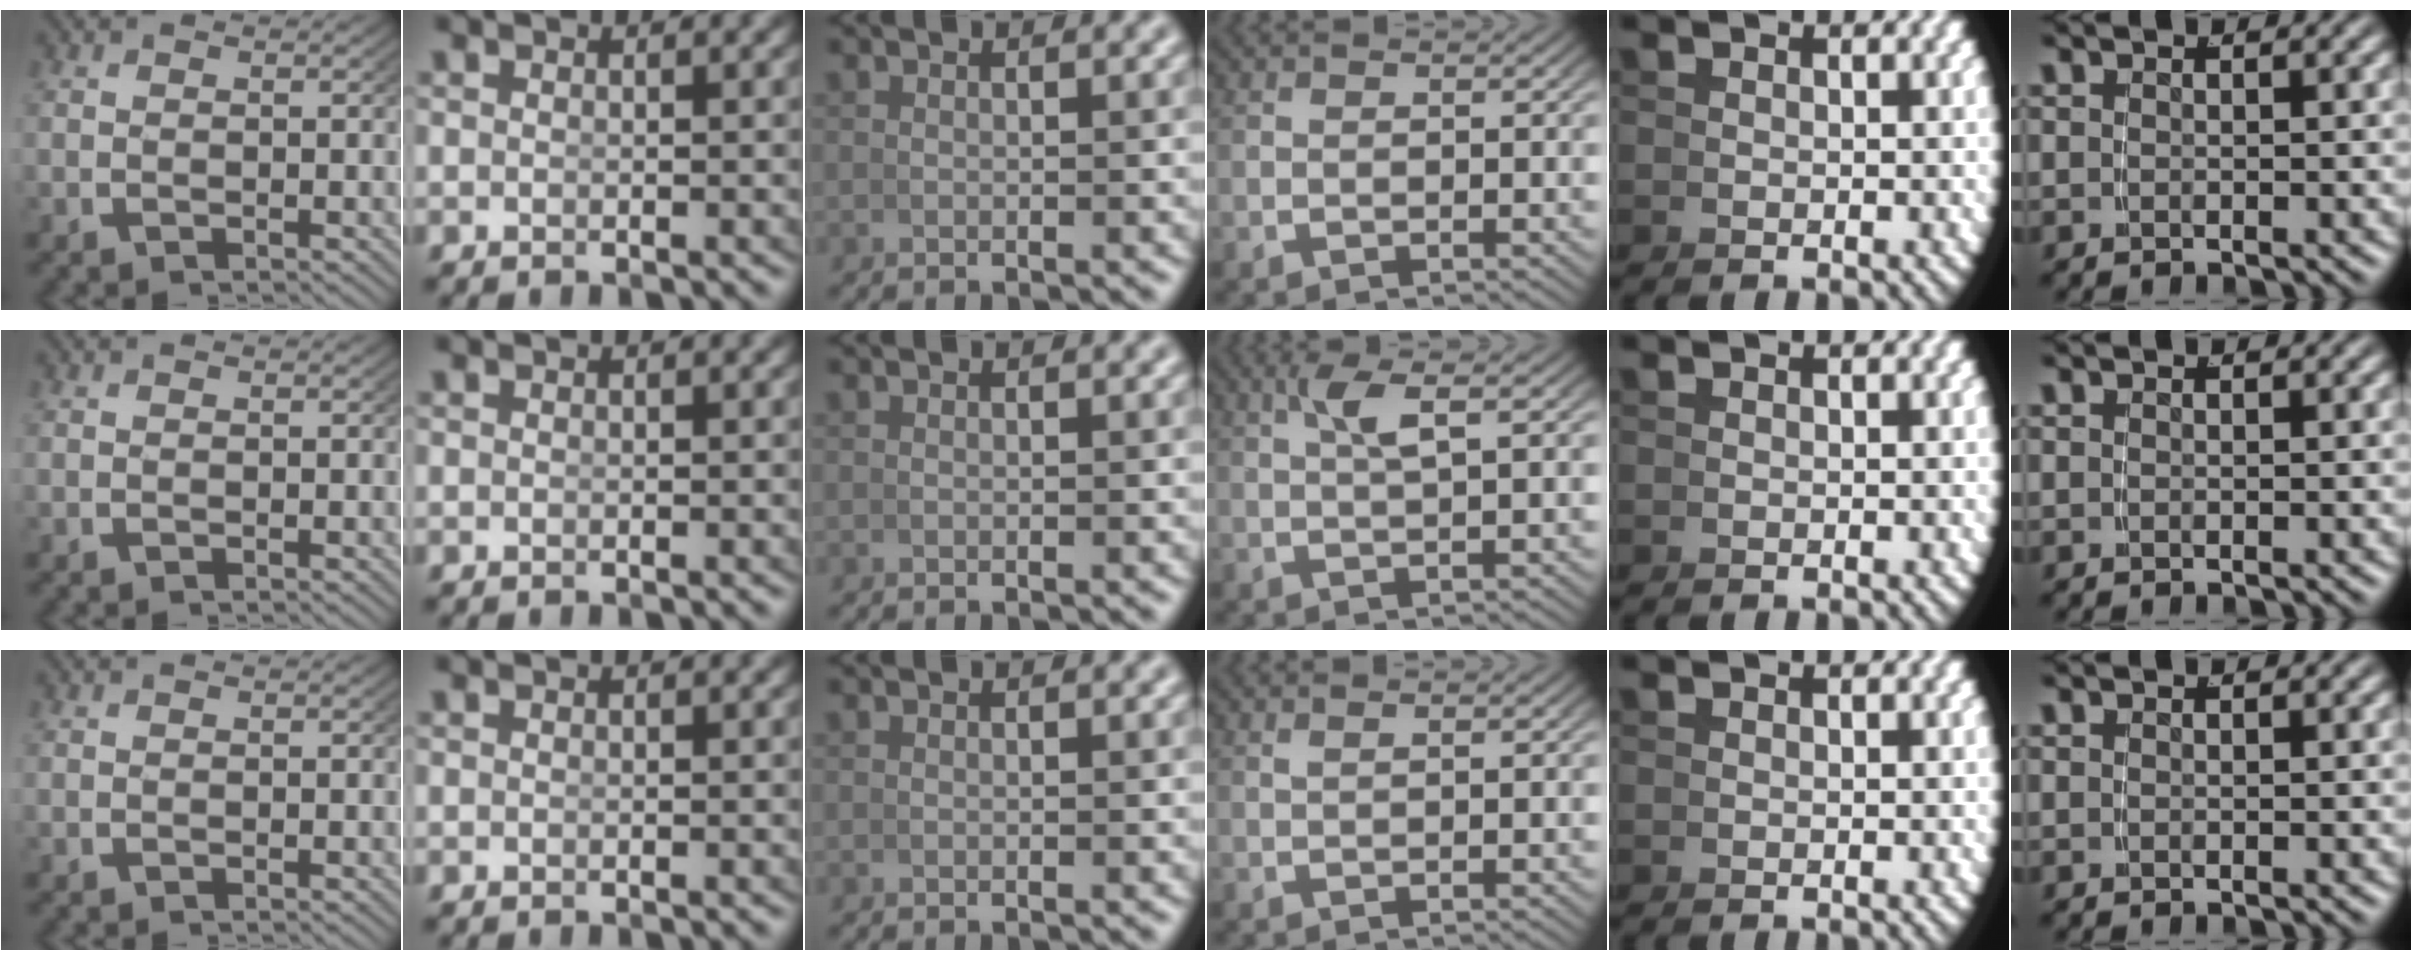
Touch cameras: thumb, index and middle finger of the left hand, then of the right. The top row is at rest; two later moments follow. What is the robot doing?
{"motion": "grasp_and_lifting", "object": "coin"}